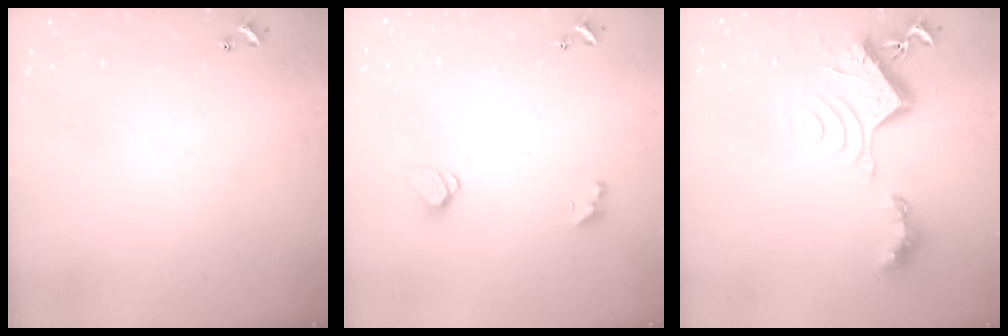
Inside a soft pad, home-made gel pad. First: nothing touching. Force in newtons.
{"total": 1.2, "press": 1.1, "slide": 0.5}
{"total": 8.5, "press": 8.5, "slide": 0.9}